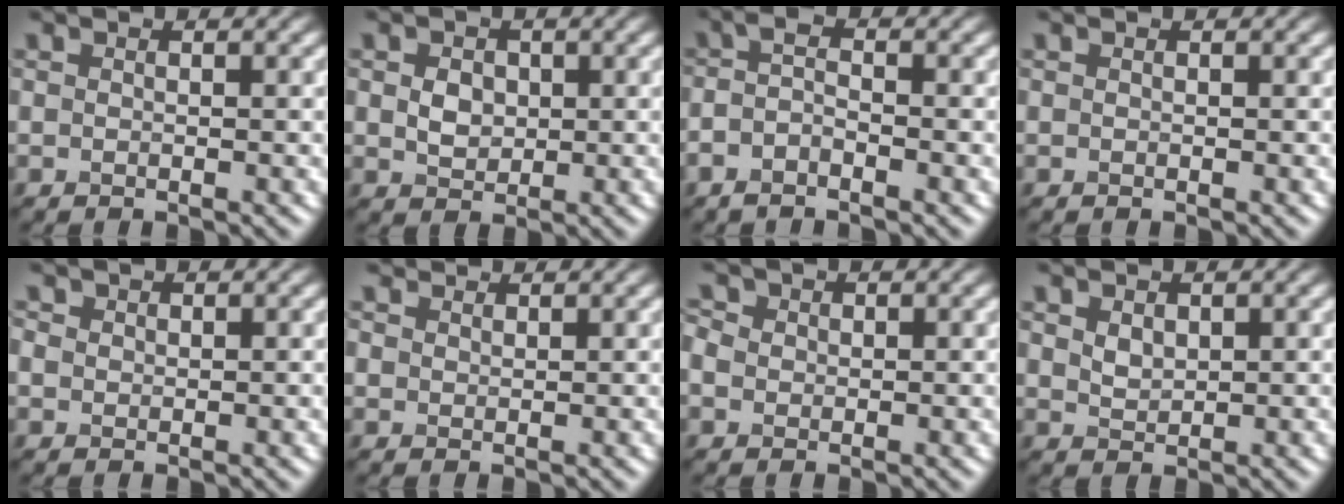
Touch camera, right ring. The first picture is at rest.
{"total": 2.2, "force": [0.3, 1.7, 1.2], "torque": [-0.026, -0.001, 0.006]}
{"total": 1.9, "force": [-0.9, 0.6, 1.6], "torque": [-0.032, -0.001, -0.023]}
{"total": 0.0}
{"total": 1.3, "force": [0.5, 1.1, 0.3], "torque": [-0.006, 0.004, 0.004]}
{"total": 1.7, "force": [1.4, 0.9, 0.3], "torque": [-0.013, -0.001, 0.030]}
{"total": 2.3, "force": [0.6, 2.0, 0.9], "torque": [-0.019, 0.016, 0.000]}
{"total": 1.4, "force": [0.7, 0.9, 0.8], "torque": [-0.017, -0.001, 0.019]}